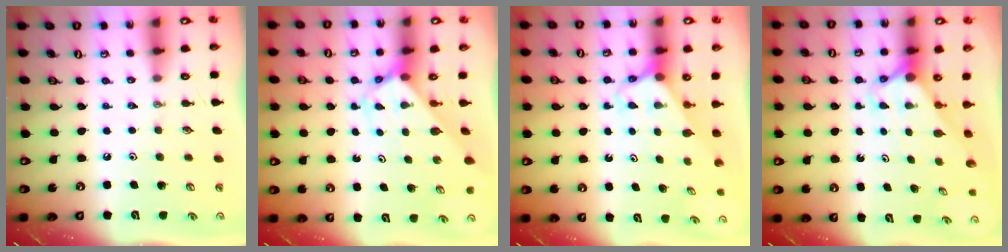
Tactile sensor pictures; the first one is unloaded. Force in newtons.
{"total": 2.7, "press": 2.7, "slide": 0.2}
{"total": 2.7, "press": 2.7, "slide": 0.1}
{"total": 2.7, "press": 2.7, "slide": 0.0}